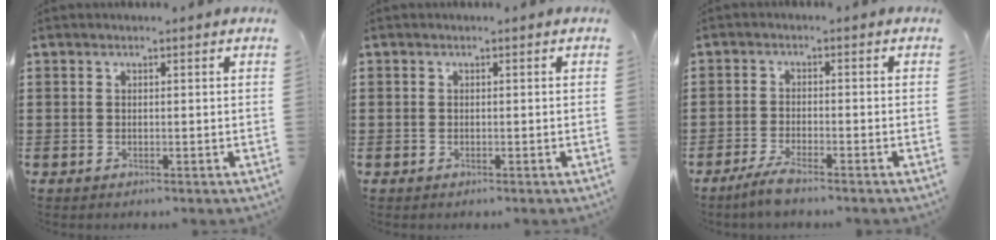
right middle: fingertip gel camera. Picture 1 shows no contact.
{"total": 0.5, "force": [-0.1, 0.5, 0.0], "torque": [-0.002, 0.004, -0.003]}
{"total": 3.2, "force": [-2.7, 0.2, 1.7], "torque": [-0.051, -0.007, -0.057]}